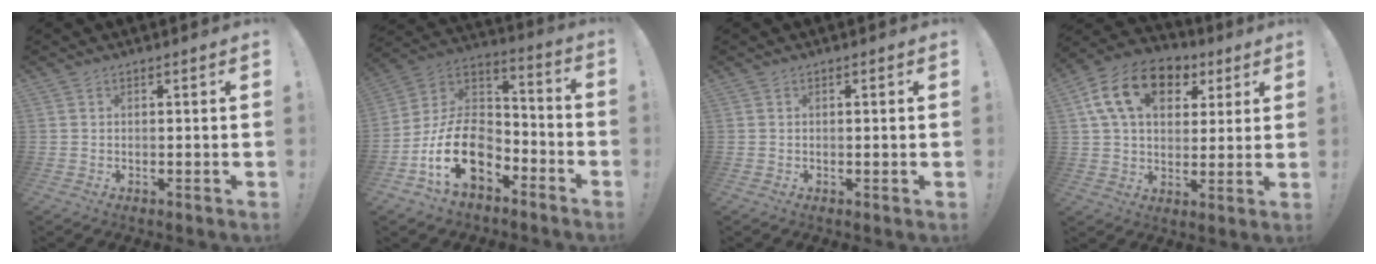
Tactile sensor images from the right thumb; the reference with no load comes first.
{"total": 19.8, "force": [-8.9, 12.9, 12.1], "torque": [-0.233, 0.050, -0.145]}
{"total": 0.6, "force": [-0.1, -0.1, 0.6], "torque": [-0.010, -0.001, -0.002]}
{"total": 17.1, "force": [7.0, 11.5, 10.5], "torque": [-0.175, -0.014, 0.131]}